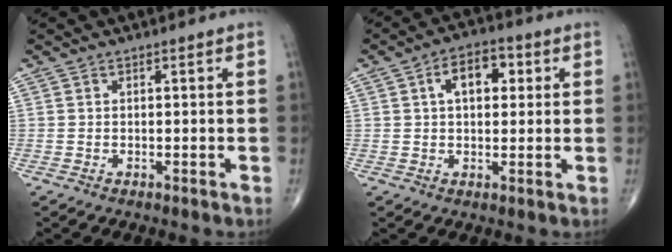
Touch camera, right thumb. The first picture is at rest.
{"total": 7.7, "force": [2.0, 4.6, 5.8], "torque": [-0.071, 0.011, 0.024]}